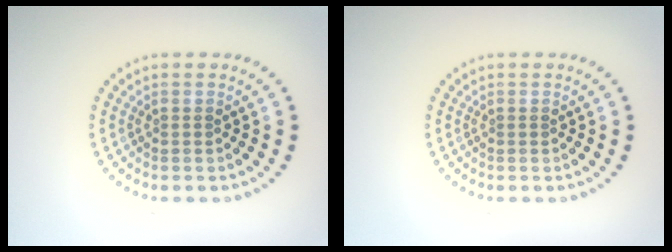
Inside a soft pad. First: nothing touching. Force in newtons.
{"total": 0.0}